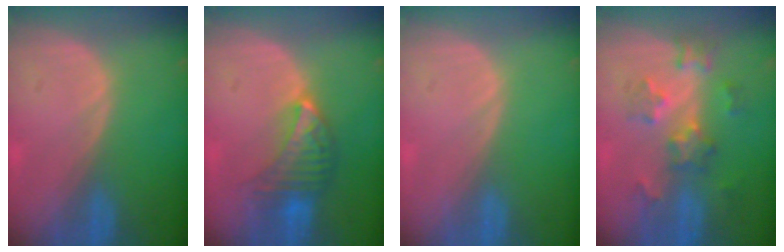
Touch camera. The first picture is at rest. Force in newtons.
{"total": 6.8, "press": 6.3, "slide": 2.6}
{"total": 0.0}
{"total": 6.5, "press": 6.0, "slide": 2.3}